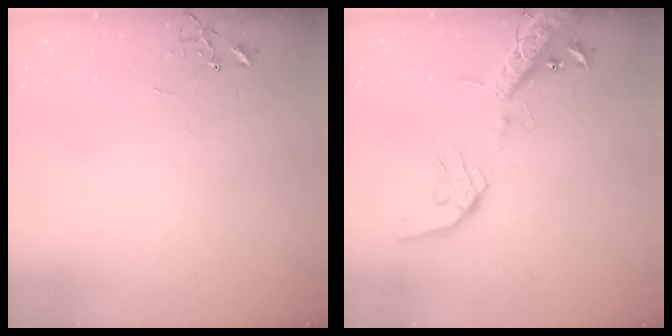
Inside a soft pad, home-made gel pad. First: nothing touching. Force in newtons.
{"total": 18.9, "press": 18.6, "slide": 3.4}